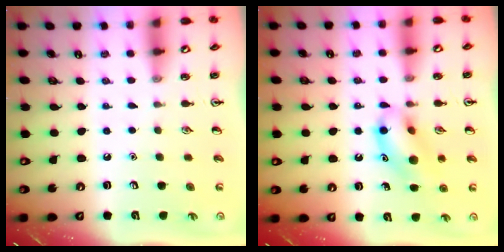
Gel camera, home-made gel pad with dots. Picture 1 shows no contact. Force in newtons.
{"total": 12.8, "press": 12.6, "slide": 2.1}